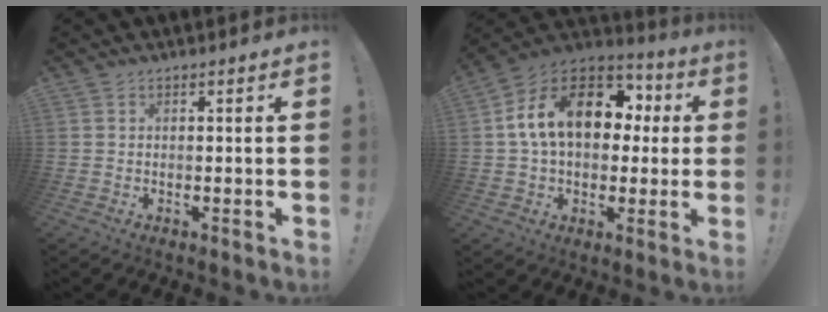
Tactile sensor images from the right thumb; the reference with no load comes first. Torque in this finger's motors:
{"motor_torque": [2.60, 2.41, 1.68, -0.17, 0.18]}